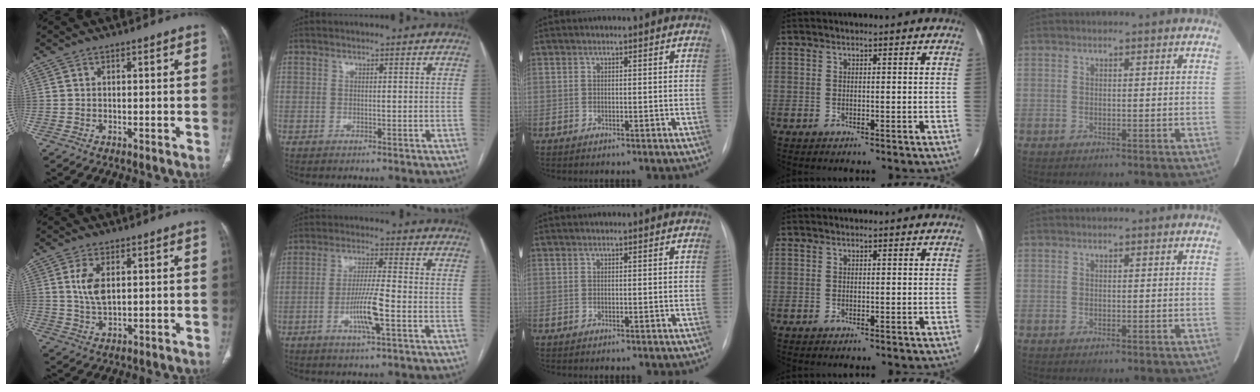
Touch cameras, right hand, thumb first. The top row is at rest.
{"thumb": {"total": 5.4, "force": [1.4, 2.6, 4.5], "torque": [-0.093, -0.007, 0.032]}, "index": {"total": 7.2, "force": [-2.5, 0.1, 6.7], "torque": [-0.129, -0.007, -0.048]}}